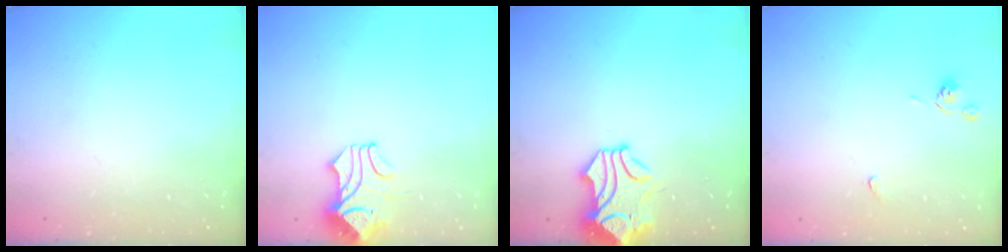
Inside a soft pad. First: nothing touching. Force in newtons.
{"total": 2.1, "press": 1.8, "slide": 1.2}
{"total": 1.4, "press": 0.6, "slide": 1.3}
{"total": 1.8, "press": 1.8, "slide": 0.3}